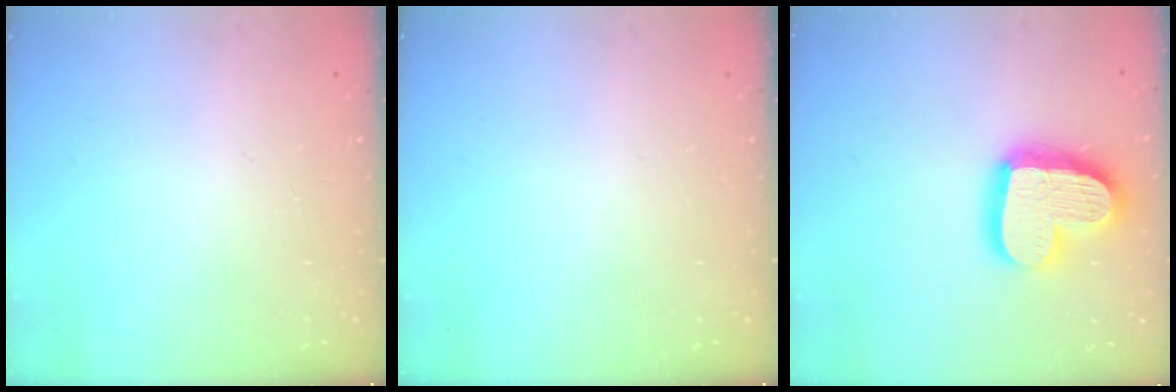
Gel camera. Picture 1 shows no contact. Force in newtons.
{"total": 0.0}
{"total": 20.5, "press": 20.4, "slide": 1.5}